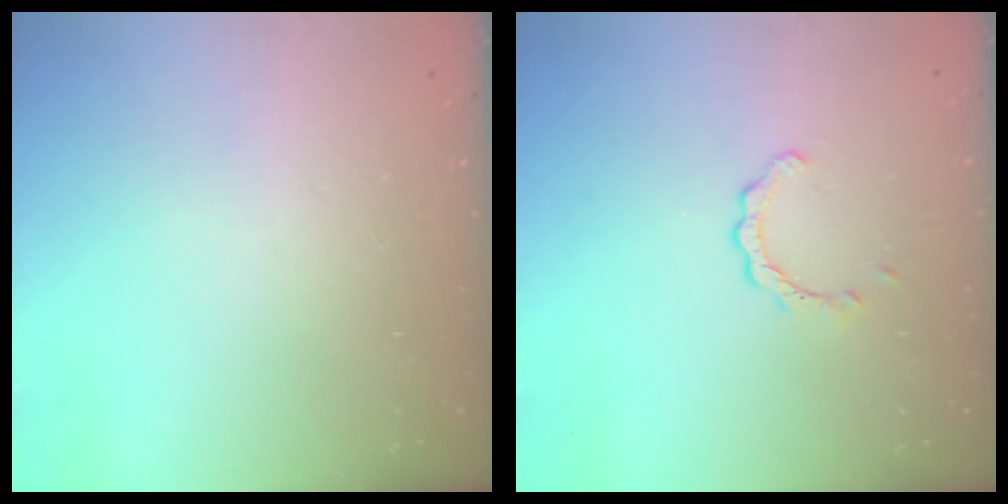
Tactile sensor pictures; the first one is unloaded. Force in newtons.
{"total": 2.2, "press": 2.2, "slide": 0.2}